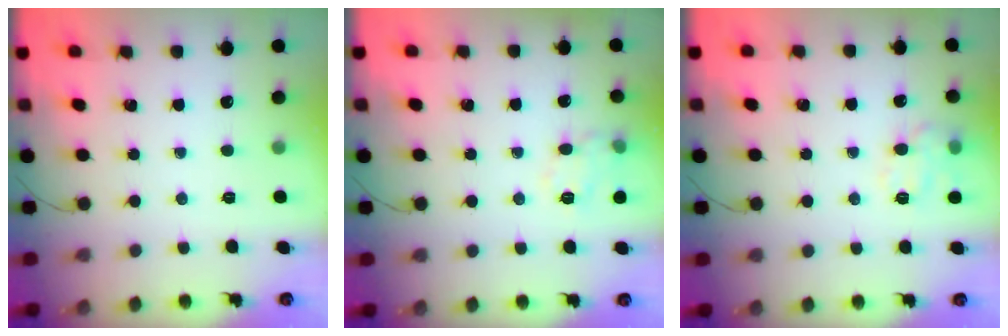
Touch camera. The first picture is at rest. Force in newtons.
{"total": 10.2, "press": 10.2, "slide": 0.7}
{"total": 9.6, "press": 9.6, "slide": 1.1}